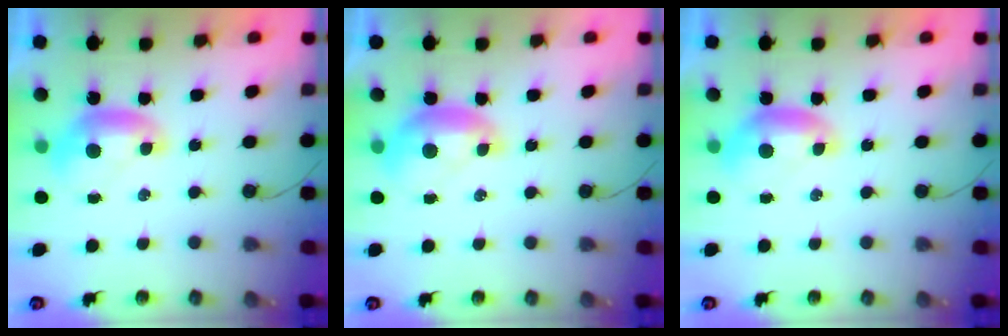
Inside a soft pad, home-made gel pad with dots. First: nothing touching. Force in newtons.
{"total": 1.5, "press": 1.4, "slide": 0.4}
{"total": 0.0}